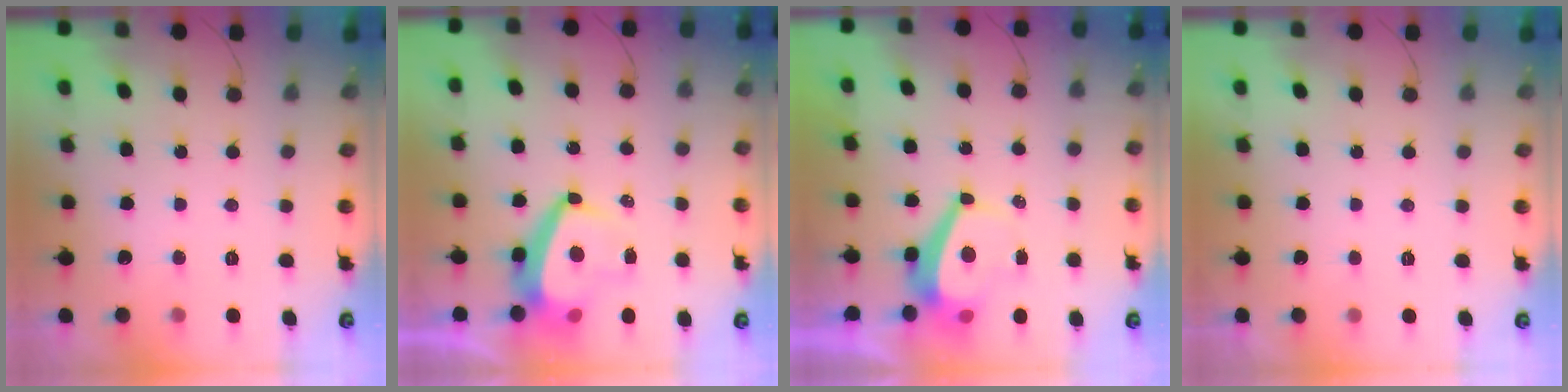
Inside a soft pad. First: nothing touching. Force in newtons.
{"total": 9.1, "press": 9.1, "slide": 1.2}
{"total": 4.7, "press": 4.7, "slide": 0.5}
{"total": 2.3, "press": 2.2, "slide": 0.4}